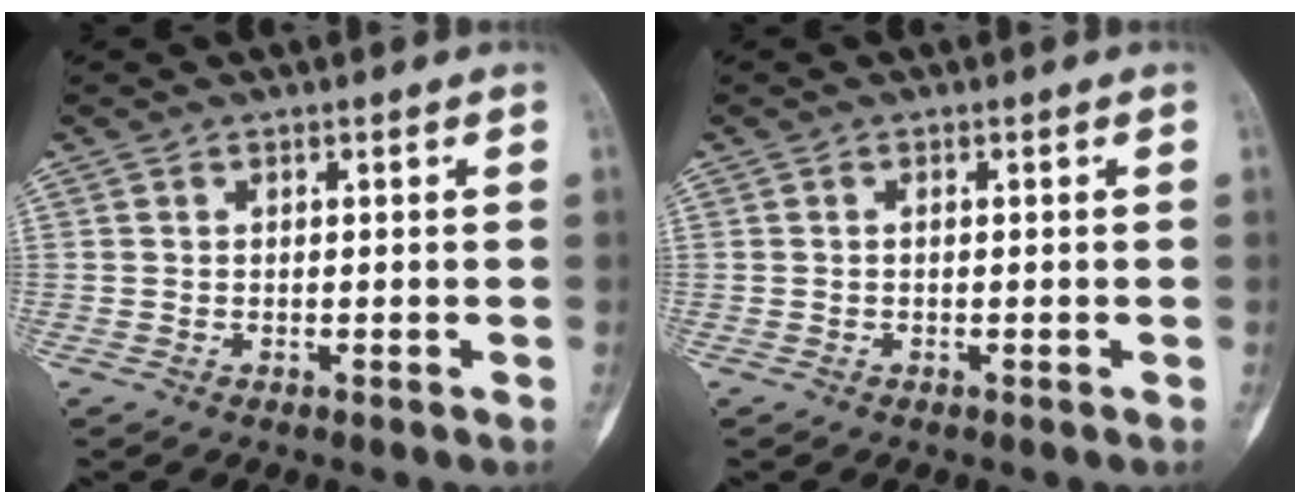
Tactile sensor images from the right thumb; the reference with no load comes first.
{"total": 0.0}